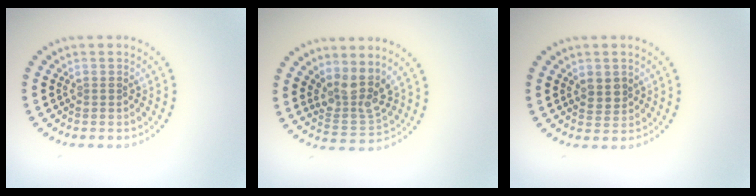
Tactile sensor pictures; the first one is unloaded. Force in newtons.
{"total": 3.5, "press": 2.8, "slide": 2.1}
{"total": 1.9, "press": 1.8, "slide": 0.6}